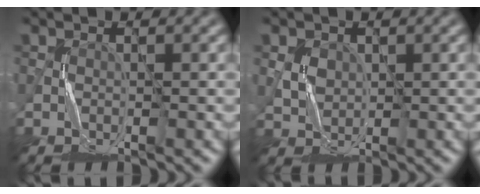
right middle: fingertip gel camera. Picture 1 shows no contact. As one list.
[{"total": 1.7, "force": [0.9, 1.3, 0.5], "torque": [-0.013, -0.008, 0.021]}]